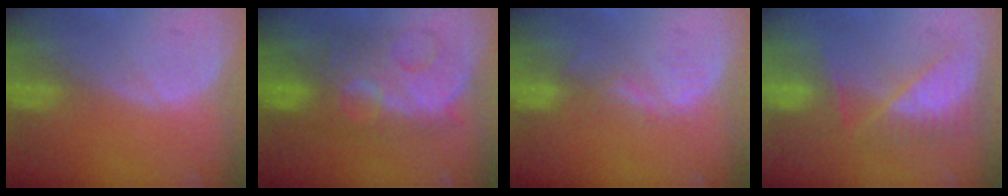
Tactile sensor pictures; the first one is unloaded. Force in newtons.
{"total": 9.1, "press": 9.0, "slide": 0.3}
{"total": 2.0, "press": 2.0, "slide": 0.3}
{"total": 8.1, "press": 7.0, "slide": 4.1}